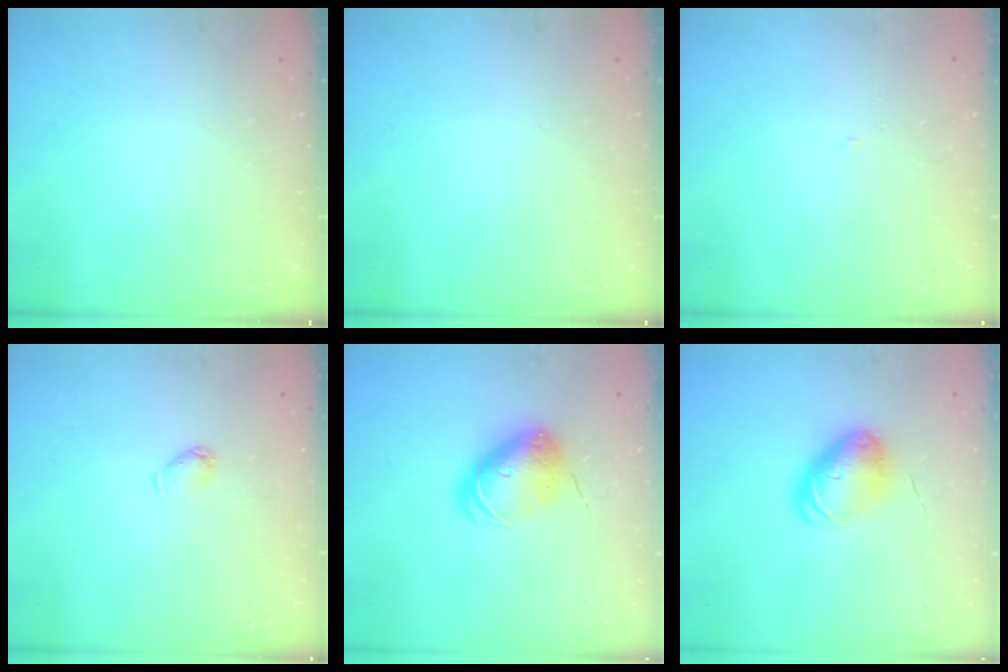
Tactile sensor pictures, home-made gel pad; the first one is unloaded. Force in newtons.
{"total": 0.0}
{"total": 1.8, "press": 1.8, "slide": 0.3}
{"total": 2.8, "press": 2.8, "slide": 0.4}
{"total": 8.6, "press": 8.5, "slide": 1.4}
{"total": 9.1, "press": 8.9, "slide": 1.9}